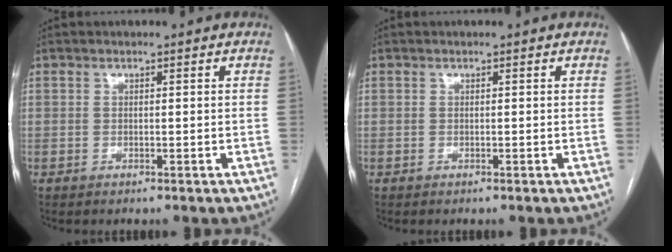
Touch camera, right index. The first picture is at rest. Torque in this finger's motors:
{"motor_torque": [-0.02, -0.07, 0.11, 0.01]}